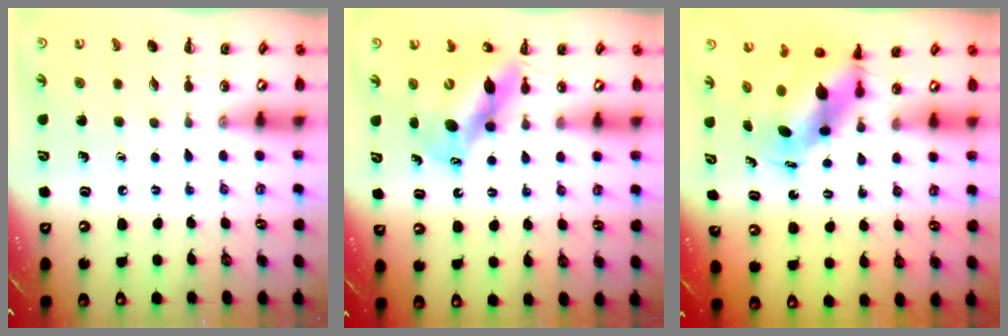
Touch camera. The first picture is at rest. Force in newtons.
{"total": 11.8, "press": 11.3, "slide": 3.2}
{"total": 5.8, "press": 5.6, "slide": 1.4}